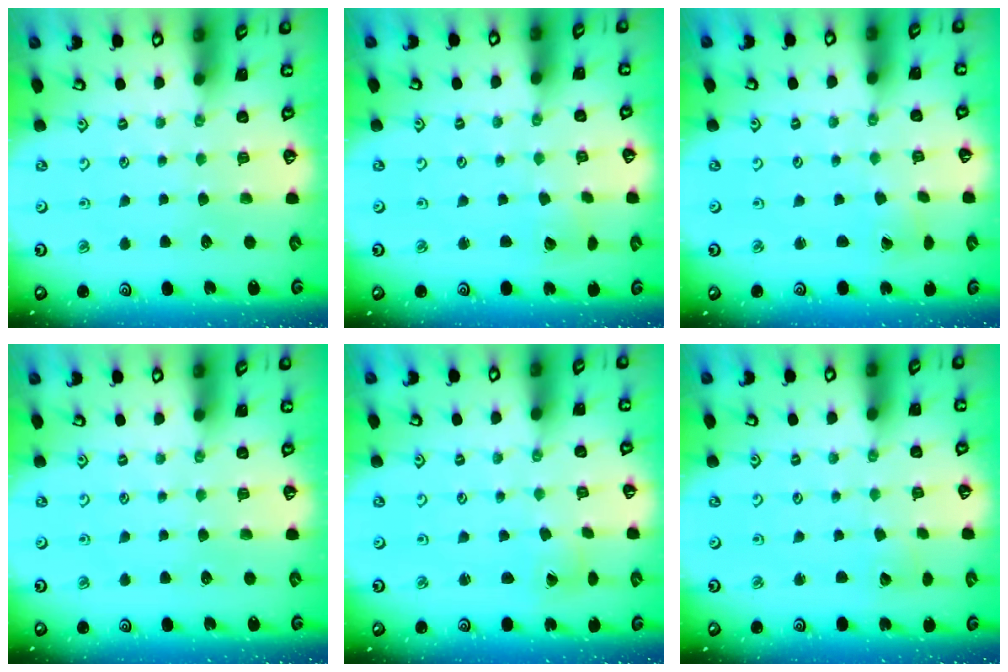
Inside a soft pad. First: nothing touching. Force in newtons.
{"total": 3.7, "press": 3.7, "slide": 0.3}
{"total": 1.3, "press": 1.3, "slide": 0.1}
{"total": 0.0}
{"total": 1.5, "press": 1.5, "slide": 0.1}
{"total": 2.6, "press": 2.6, "slide": 0.3}